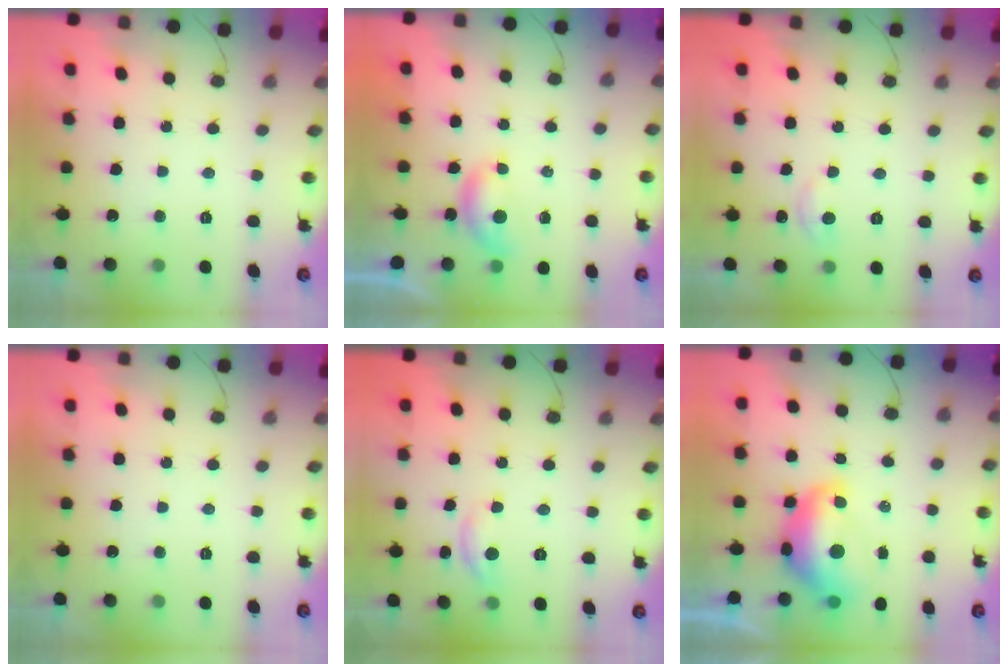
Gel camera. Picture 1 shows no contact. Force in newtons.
{"total": 4.8, "press": 4.7, "slide": 0.4}
{"total": 3.4, "press": 3.4, "slide": 0.4}
{"total": 0.0}
{"total": 5.8, "press": 5.8, "slide": 0.3}
{"total": 12.8, "press": 12.7, "slide": 1.1}